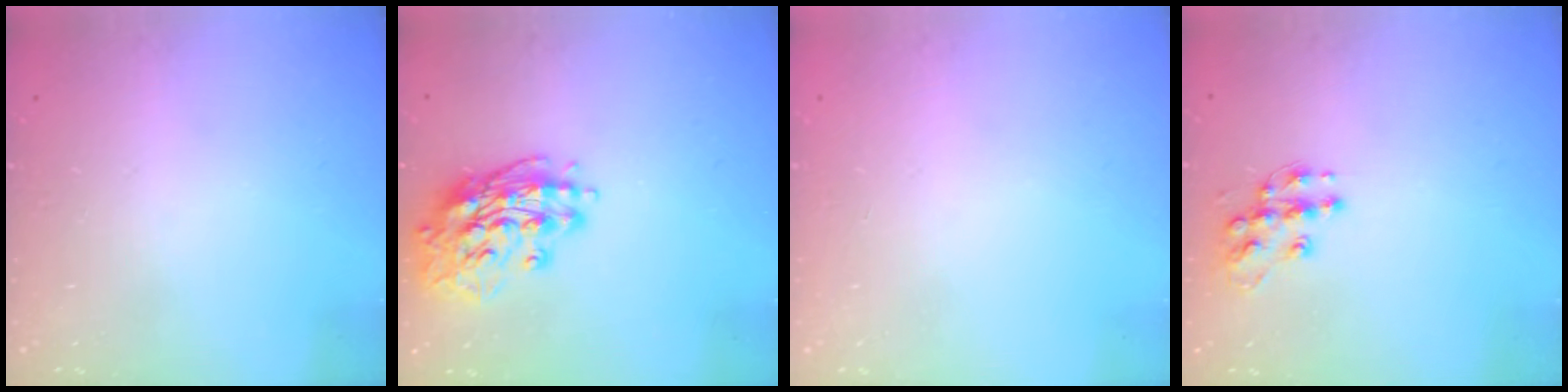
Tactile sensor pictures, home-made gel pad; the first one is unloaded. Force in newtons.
{"total": 15.4, "press": 15.2, "slide": 2.6}
{"total": 0.0}
{"total": 10.8, "press": 10.8, "slide": 0.6}